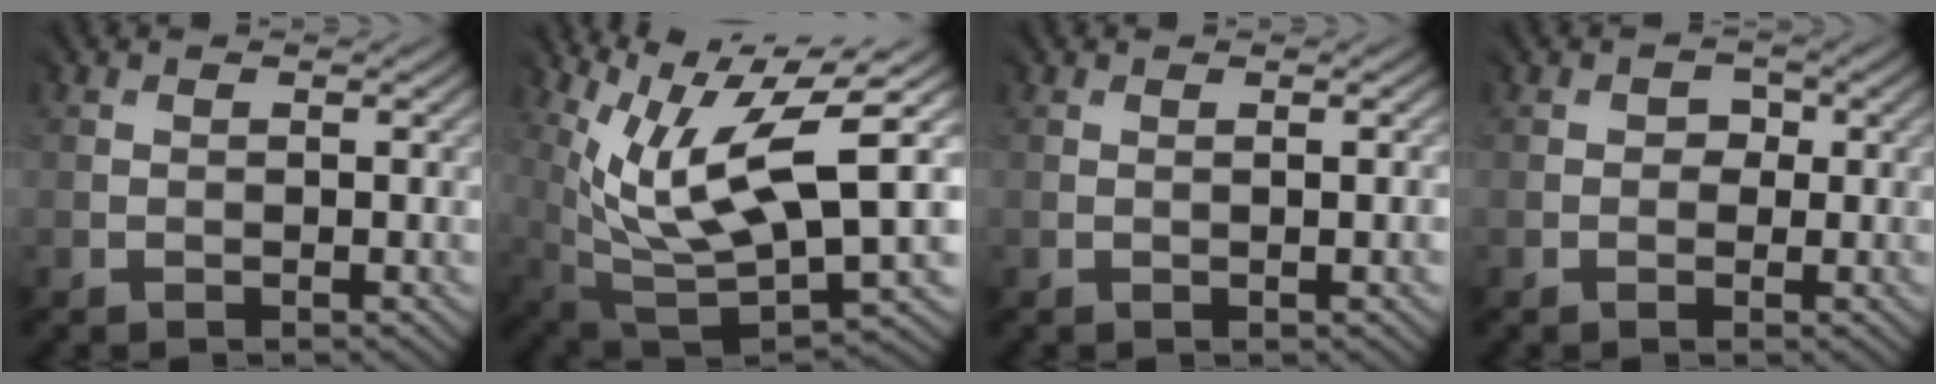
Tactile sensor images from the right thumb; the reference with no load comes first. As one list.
[{"total": 12.4, "force": [4.4, 4.3, 10.7], "torque": [-0.210, -0.011, 0.091]}, {"total": 0.5, "force": [0.1, -0.5, -0.1], "torque": [0.001, 0.001, 0.003]}, {"total": 1.3, "force": [0.2, 1.3, -0.1], "torque": [0.006, -0.002, 0.004]}]